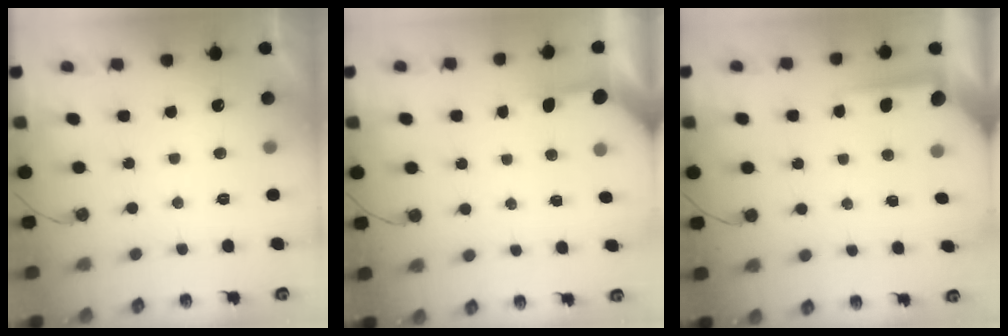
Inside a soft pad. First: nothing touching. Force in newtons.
{"total": 3.6, "press": 3.5, "slide": 0.5}
{"total": 5.5, "press": 5.5, "slide": 0.4}